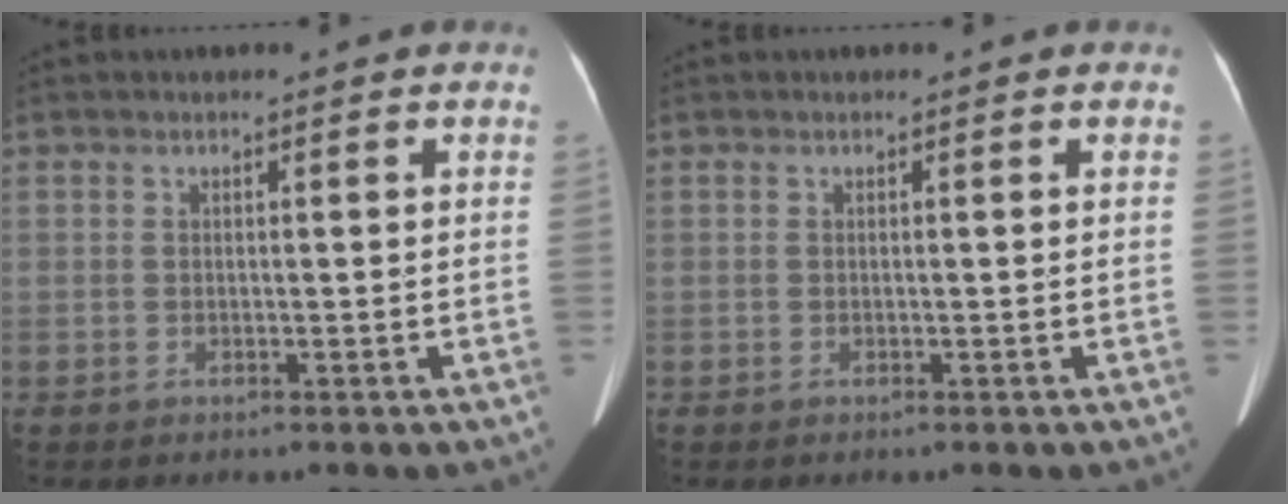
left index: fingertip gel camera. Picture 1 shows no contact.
{"total": 0.0}